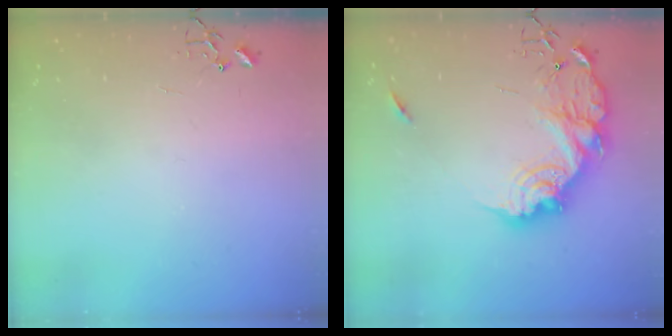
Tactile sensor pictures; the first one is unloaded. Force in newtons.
{"total": 20.2, "press": 20.2, "slide": 1.6}